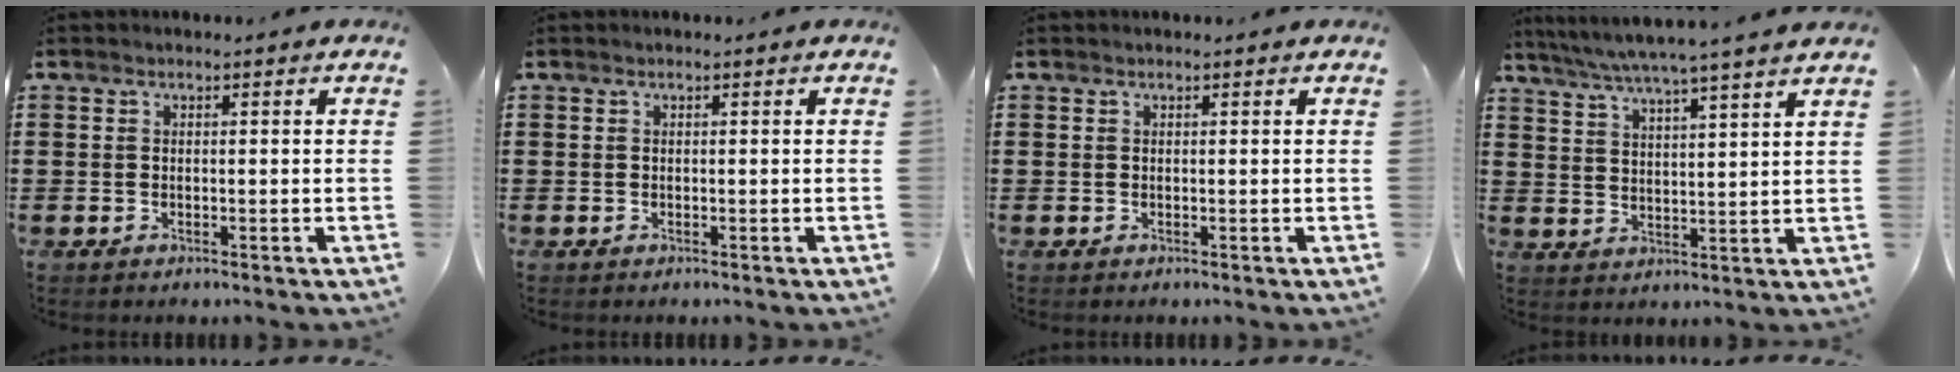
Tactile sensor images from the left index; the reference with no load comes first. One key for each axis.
{"total": 0.0}
{"total": 0.0}
{"total": 5.4, "fx": 4.8, "fy": -1.0, "fz": 2.4, "tx": -0.063, "ty": -0.031, "tz": 0.080}